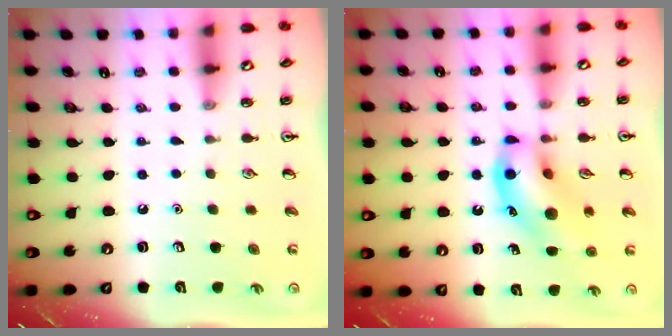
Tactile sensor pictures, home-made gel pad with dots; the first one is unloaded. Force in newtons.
{"total": 14.8, "press": 14.5, "slide": 2.9}